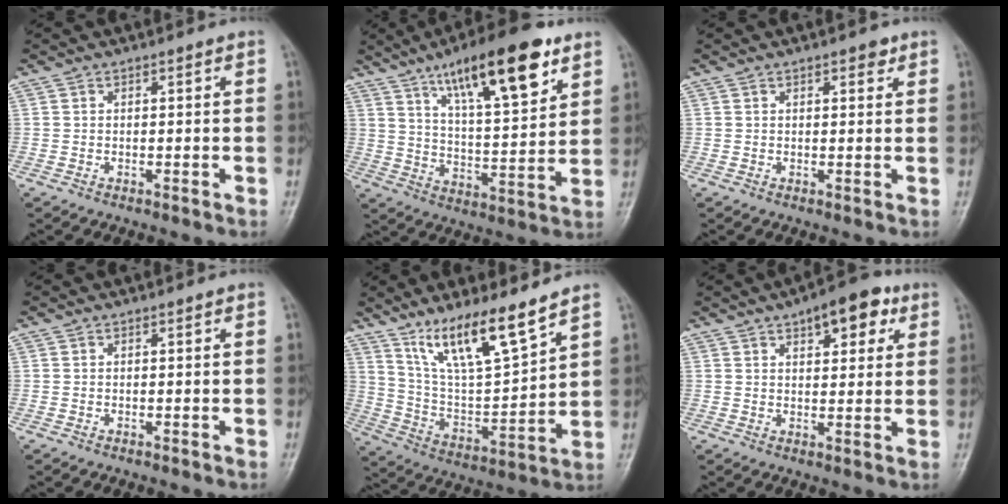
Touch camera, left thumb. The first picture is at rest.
{"total": 19.1, "force": [10.9, 5.5, 14.6], "torque": [-0.206, -0.046, 0.181]}
{"total": 2.0, "force": [1.2, 0.9, 1.3], "torque": [-0.012, -0.004, 0.015]}
{"total": 0.0}
{"total": 14.9, "force": [10.8, 2.7, 10.0], "torque": [-0.166, -0.062, 0.212]}
{"total": 9.4, "force": [4.8, 4.3, 6.8], "torque": [-0.062, -0.009, 0.061]}